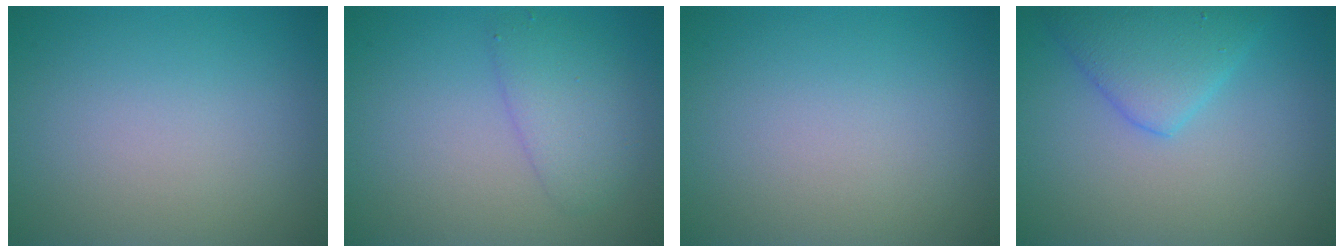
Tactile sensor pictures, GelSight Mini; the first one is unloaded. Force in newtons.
{"total": 2.8, "press": 2.8, "slide": 0.1}
{"total": 0.0}
{"total": 4.0, "press": 4.0, "slide": 0.2}